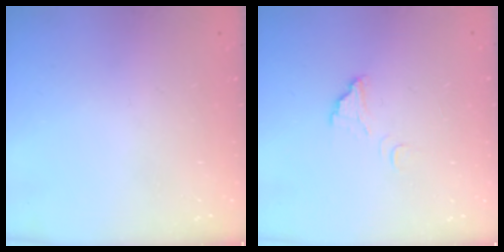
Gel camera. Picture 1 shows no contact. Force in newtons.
{"total": 6.0, "press": 6.0, "slide": 0.6}